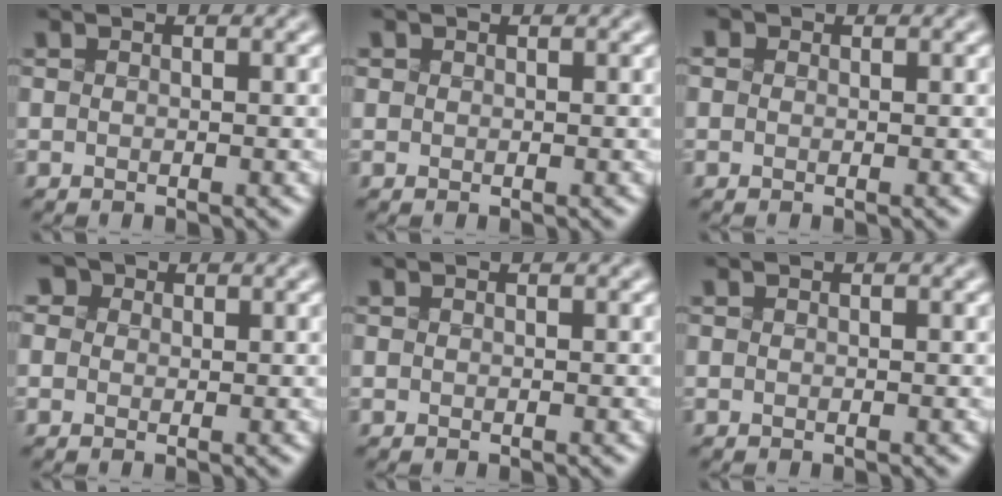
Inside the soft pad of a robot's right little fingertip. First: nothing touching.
{"total": 1.0, "force": [0.5, 0.9, 0.3], "torque": [-0.008, 0.009, 0.012]}
{"total": 2.8, "force": [1.4, 2.0, 1.3], "torque": [-0.019, 0.023, -0.007]}
{"total": 5.4, "force": [2.9, 3.9, 2.3], "torque": [-0.047, 0.026, 0.022]}
{"total": 0.0}
{"total": 0.0}